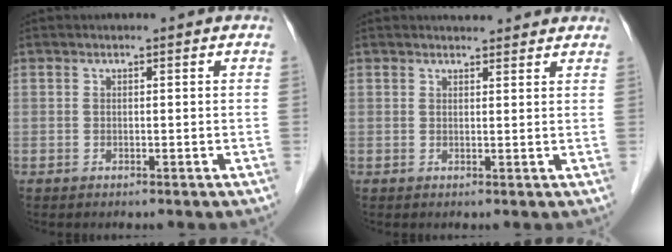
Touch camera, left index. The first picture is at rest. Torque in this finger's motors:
{"motor_torque": [-0.23, -0.67, 0.33, 0.05]}